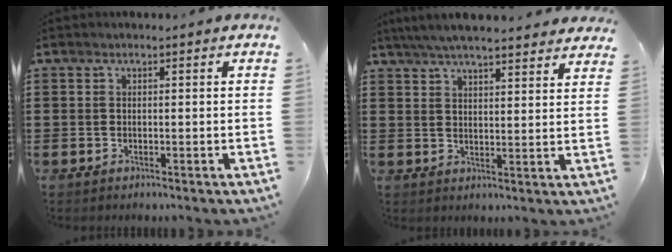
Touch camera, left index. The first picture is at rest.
{"total": 5.5, "force": [5.2, 0.2, 1.8], "torque": [-0.050, -0.015, 0.094]}